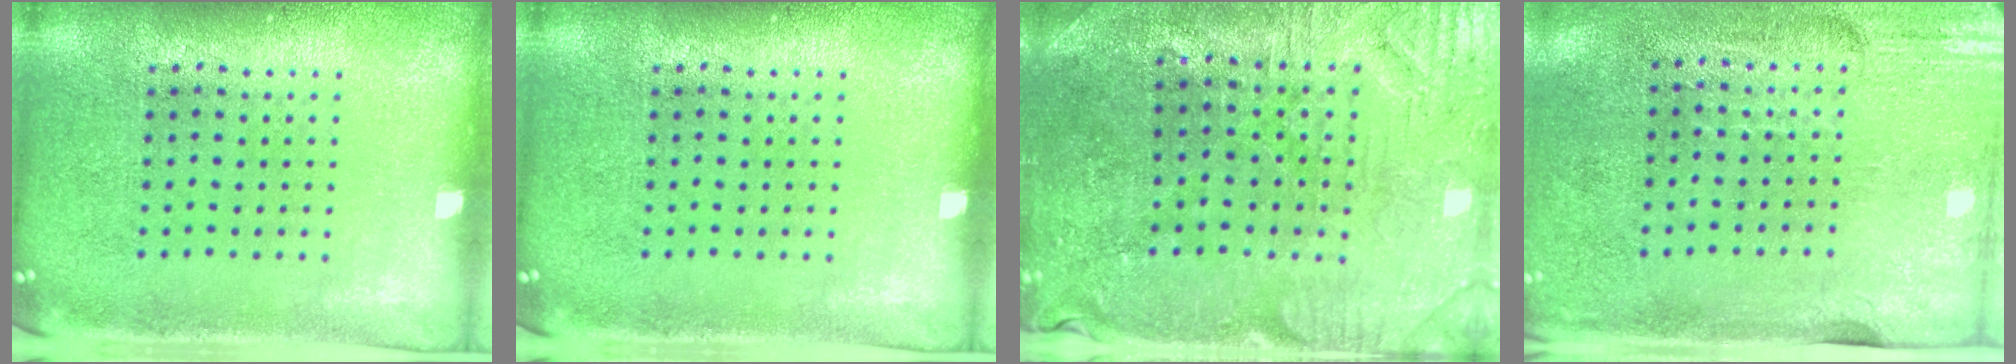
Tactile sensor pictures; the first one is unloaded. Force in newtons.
{"total": 0.0}
{"total": 1.4, "press": 1.4, "slide": 0.4}
{"total": 2.9, "press": 2.5, "slide": 1.5}